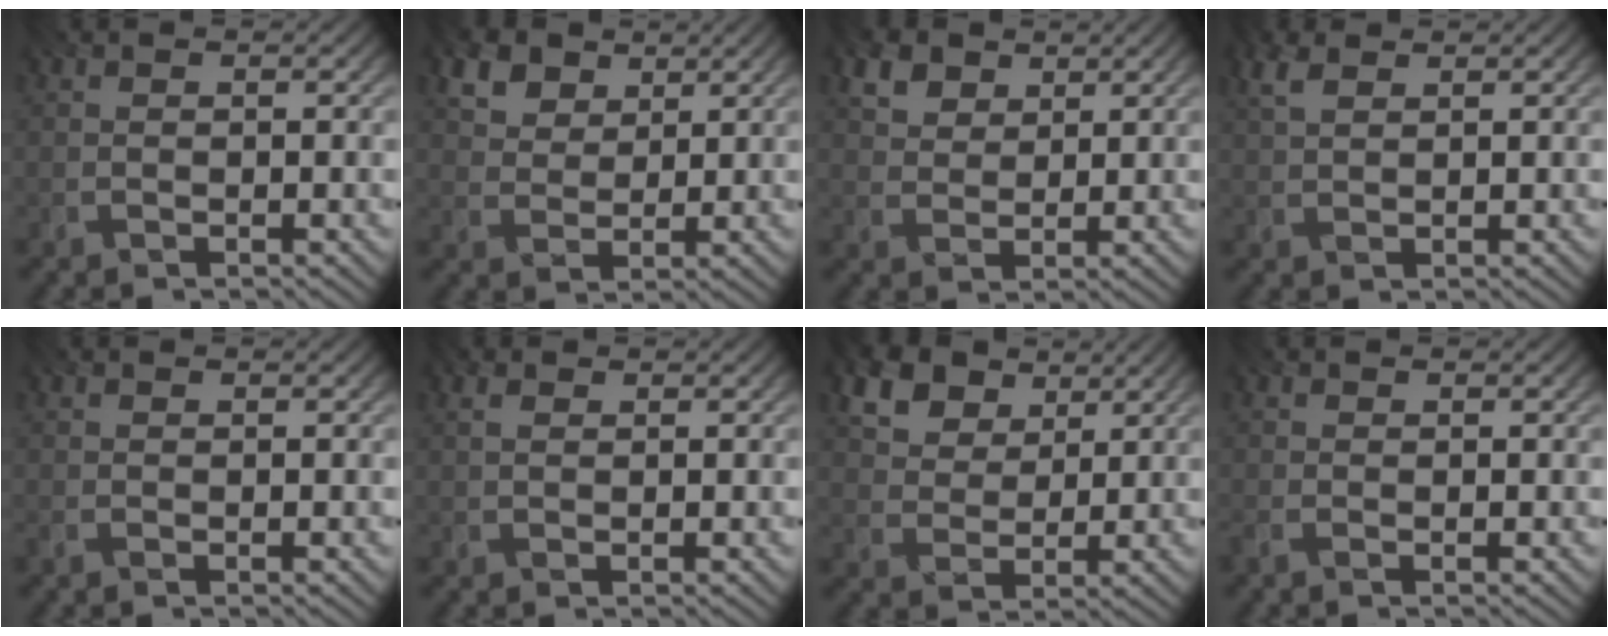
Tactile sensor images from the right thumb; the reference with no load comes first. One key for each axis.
{"total": 6.1, "fx": 3.6, "fy": 3.8, "fz": 3.0, "tx": -0.085, "ty": -0.014, "tz": 0.074}
{"total": 4.8, "fx": 2.9, "fy": 3.0, "fz": 2.3, "tx": -0.061, "ty": -0.013, "tz": 0.063}
{"total": 3.5, "fx": 2.0, "fy": 1.5, "fz": 2.4, "tx": -0.063, "ty": 0.008, "tz": 0.040}
{"total": 0.7, "fx": 0.2, "fy": 0.4, "fz": 0.5, "tx": -0.011, "ty": 0.003, "tz": 0.002}
{"total": 1.4, "fx": 0.8, "fy": 0.8, "fz": 0.9, "tx": -0.022, "ty": 0.000, "tz": 0.012}
{"total": 10.4, "fx": 6.0, "fy": 6.6, "fz": 5.3, "tx": -0.159, "ty": 0.000, "tz": 0.109}
{"total": 1.0, "fx": 0.1, "fy": 0.5, "fz": 0.9, "tx": -0.020, "ty": 0.006, "tz": -0.003}